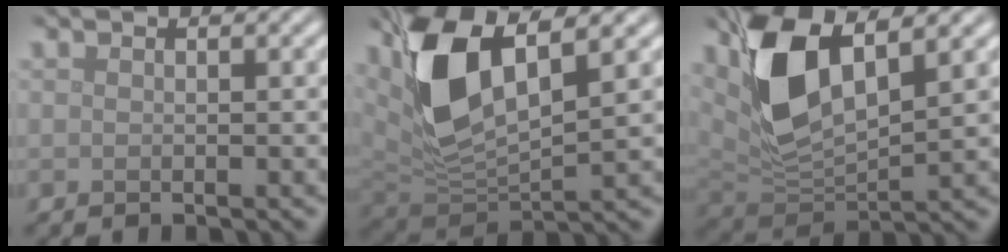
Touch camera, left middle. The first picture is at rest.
{"total": 9.0, "force": [3.5, 4.0, 7.2], "torque": [-0.155, -0.002, 0.063]}
{"total": 8.1, "force": [3.4, 3.7, 6.4], "torque": [-0.137, -0.004, 0.061]}